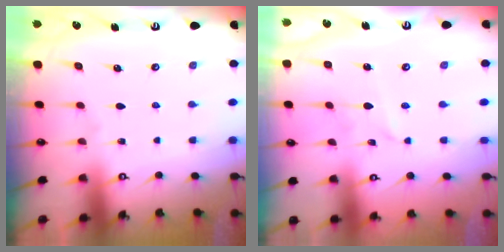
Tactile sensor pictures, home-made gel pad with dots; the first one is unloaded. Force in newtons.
{"total": 2.4, "press": 2.4, "slide": 0.4}